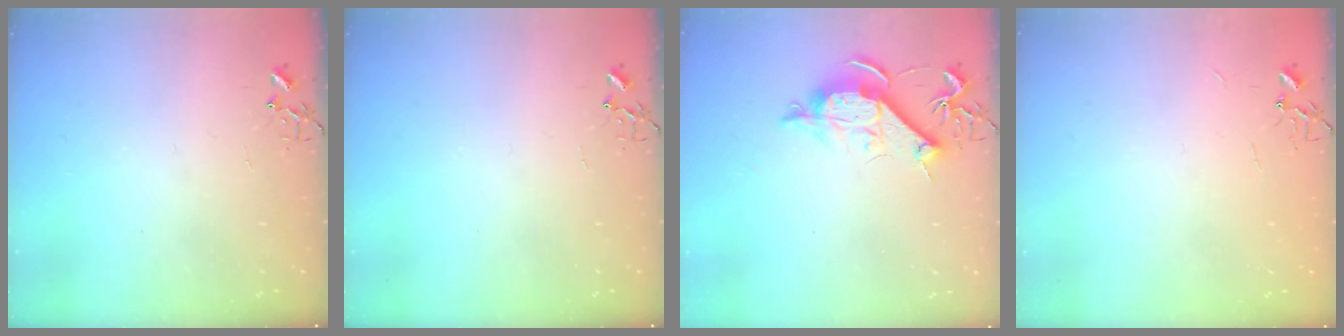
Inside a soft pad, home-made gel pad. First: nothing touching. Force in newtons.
{"total": 0.0}
{"total": 10.4, "press": 10.4, "slide": 1.1}
{"total": 2.2, "press": 2.2, "slide": 0.3}